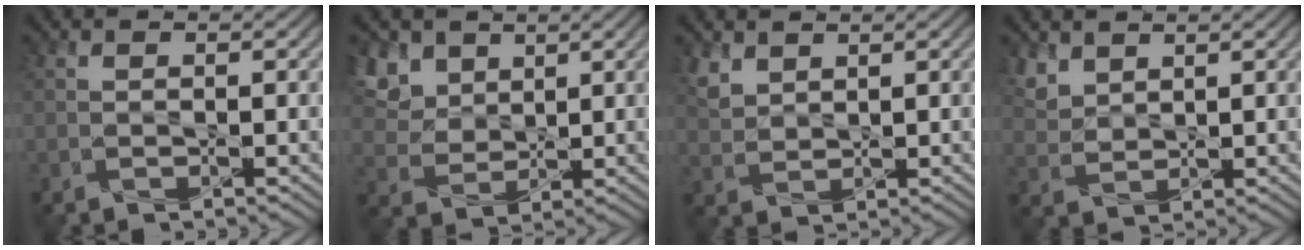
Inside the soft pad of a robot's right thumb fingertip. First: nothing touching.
{"total": 8.5, "force": [4.6, 5.7, 4.4], "torque": [-0.159, 0.004, 0.098]}
{"total": 3.0, "force": [2.1, 1.7, 1.3], "torque": [-0.038, -0.001, 0.051]}
{"total": 3.6, "force": [2.6, 2.0, 1.5], "torque": [-0.046, -0.001, 0.060]}